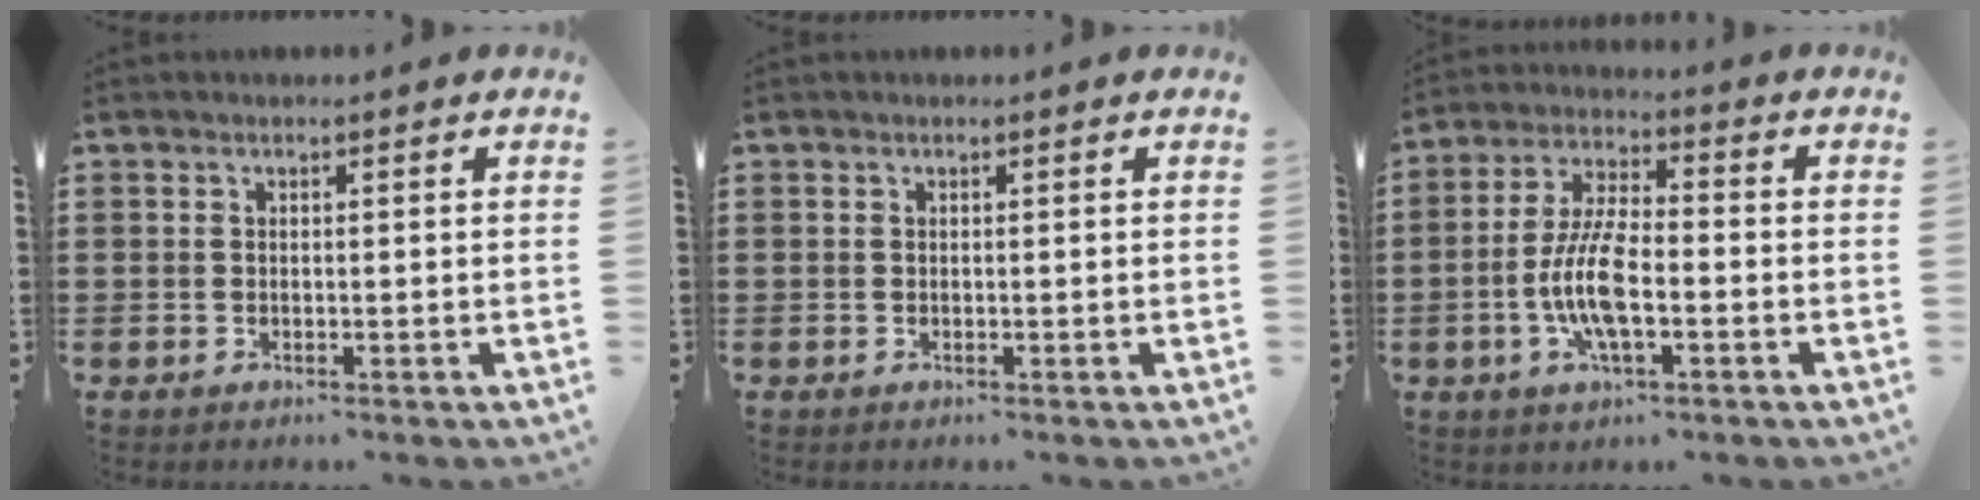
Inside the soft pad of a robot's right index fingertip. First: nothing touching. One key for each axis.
{"total": 0.0}
{"total": 9.2, "fx": -2.3, "fy": 3.1, "fz": 8.4, "tx": -0.187, "ty": -0.012, "tz": -0.048}